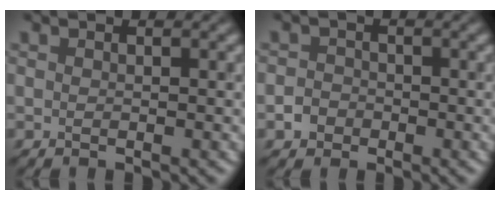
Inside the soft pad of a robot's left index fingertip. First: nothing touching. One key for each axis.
{"total": 1.8, "fx": -0.8, "fy": 1.5, "fz": 0.5, "tx": 0.003, "ty": 0.002, "tz": -0.020}